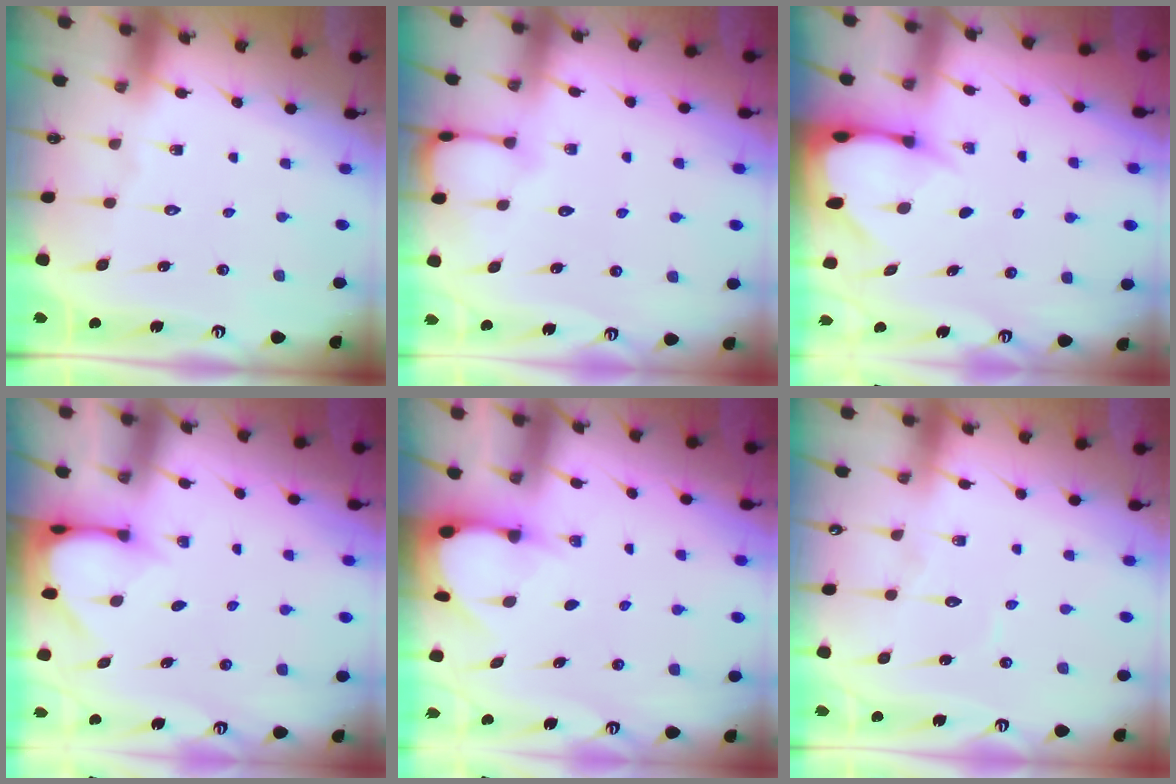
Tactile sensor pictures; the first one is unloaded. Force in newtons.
{"total": 3.5, "press": 3.5, "slide": 0.4}
{"total": 3.7, "press": 3.6, "slide": 0.5}
{"total": 3.0, "press": 3.0, "slide": 0.4}
{"total": 3.3, "press": 3.3, "slide": 0.3}
{"total": 4.4, "press": 4.4, "slide": 0.4}